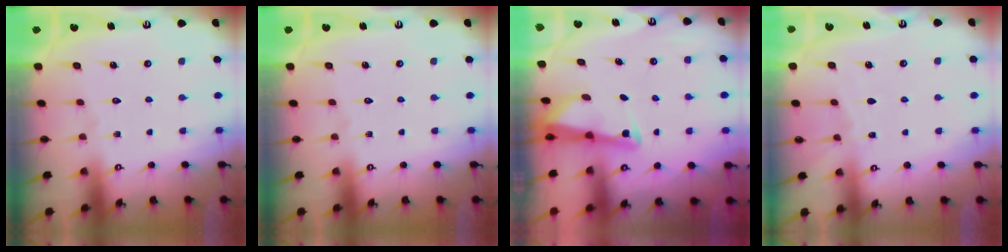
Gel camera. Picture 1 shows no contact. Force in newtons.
{"total": 0.0}
{"total": 2.7, "press": 2.6, "slide": 0.3}
{"total": 2.2, "press": 2.1, "slide": 0.4}